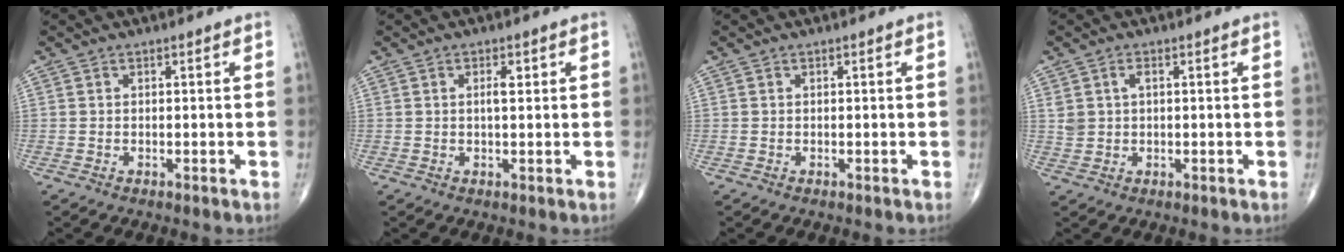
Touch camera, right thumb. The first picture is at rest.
{"total": 2.1, "force": [0.6, 0.7, 1.9], "torque": [-0.030, -0.001, 0.010]}
{"total": 0.0}
{"total": 2.8, "force": [0.9, 1.7, 2.0], "torque": [-0.042, 0.001, 0.021]}